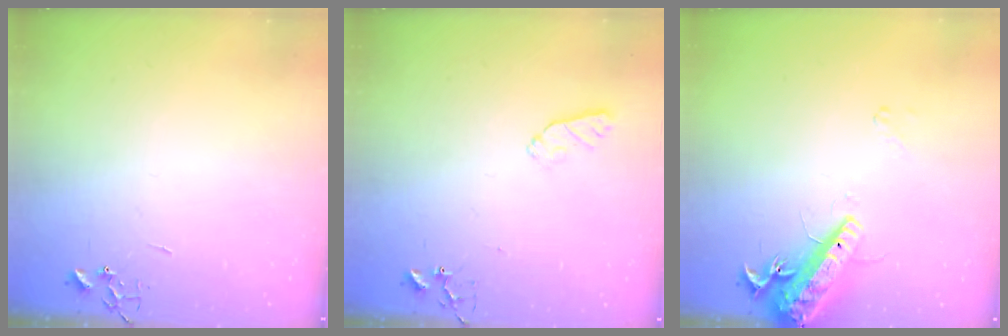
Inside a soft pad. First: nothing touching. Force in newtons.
{"total": 5.4, "press": 5.3, "slide": 0.7}
{"total": 15.7, "press": 15.3, "slide": 3.5}